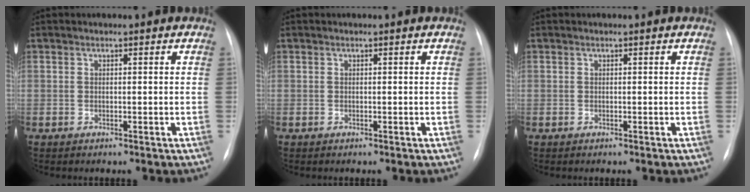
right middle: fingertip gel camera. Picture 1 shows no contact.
{"total": 0.0}
{"total": 0.0}